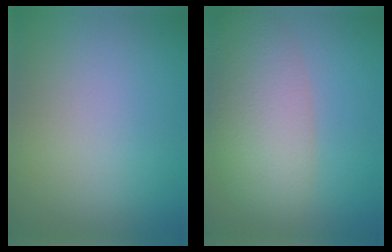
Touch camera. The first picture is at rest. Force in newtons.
{"total": 7.5, "press": 7.5, "slide": 0.4}